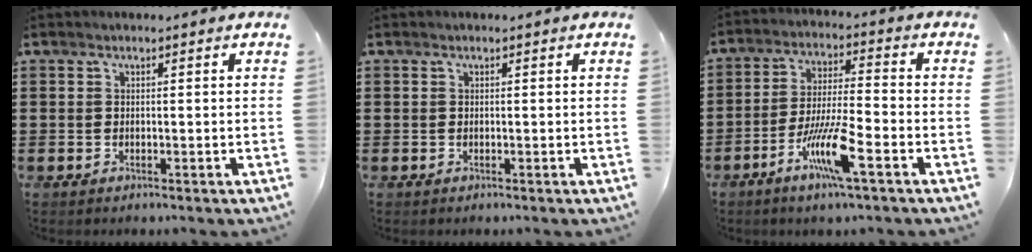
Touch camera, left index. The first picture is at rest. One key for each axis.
{"total": 0.0}
{"total": 9.5, "fx": -5.0, "fy": 1.5, "fz": 8.0, "tx": -0.167, "ty": -0.003, "tz": -0.097}